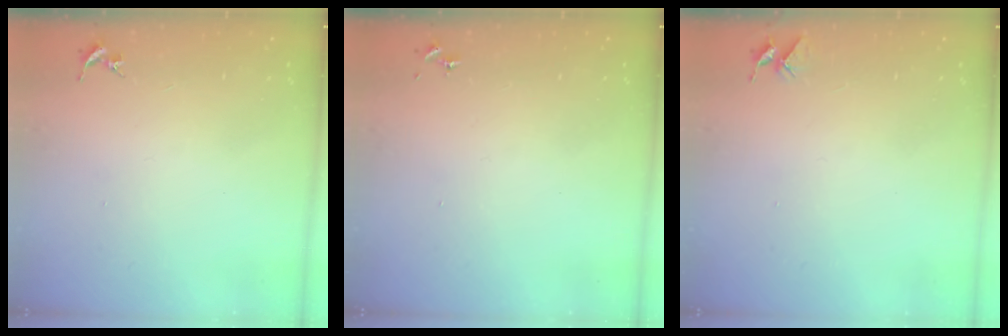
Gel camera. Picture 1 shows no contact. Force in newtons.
{"total": 0.0}
{"total": 4.0, "press": 4.0, "slide": 0.3}